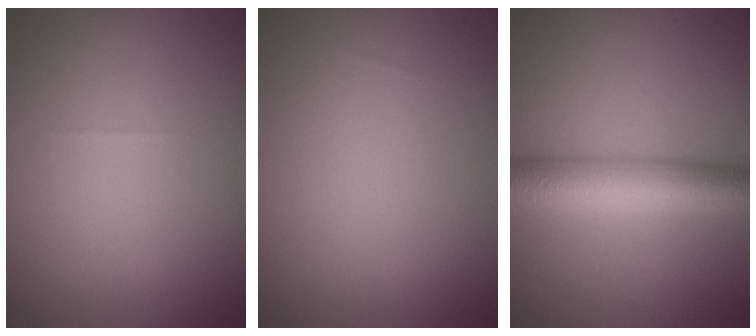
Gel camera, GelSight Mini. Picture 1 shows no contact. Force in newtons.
{"total": 0.0}
{"total": 6.0, "press": 6.0, "slide": 0.1}